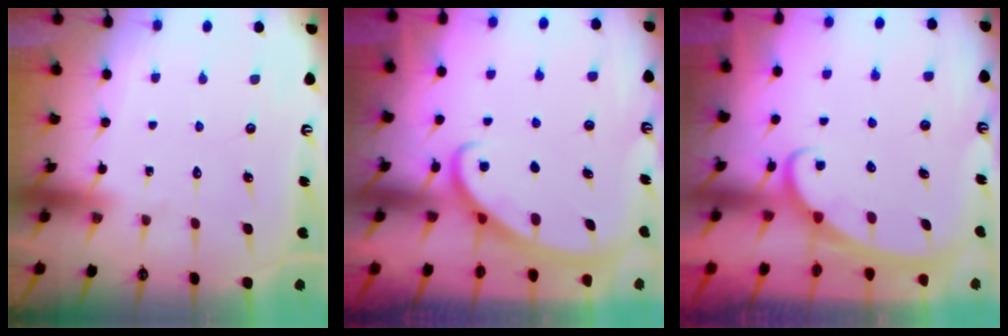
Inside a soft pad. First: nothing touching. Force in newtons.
{"total": 3.0, "press": 3.0, "slide": 0.4}
{"total": 2.4, "press": 2.4, "slide": 0.3}